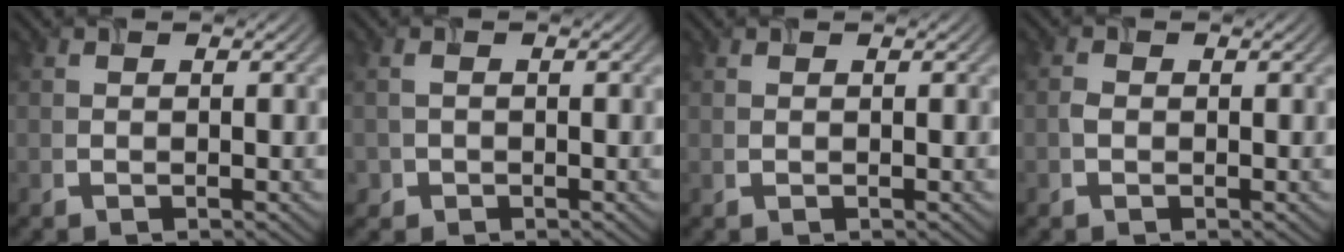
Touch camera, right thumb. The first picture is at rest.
{"total": 1.4, "force": [-0.4, 1.2, 0.5], "torque": [-0.010, -0.004, -0.008]}
{"total": 0.0}
{"total": 0.8, "force": [-0.2, 0.6, 0.5], "torque": [-0.011, 0.001, -0.006]}